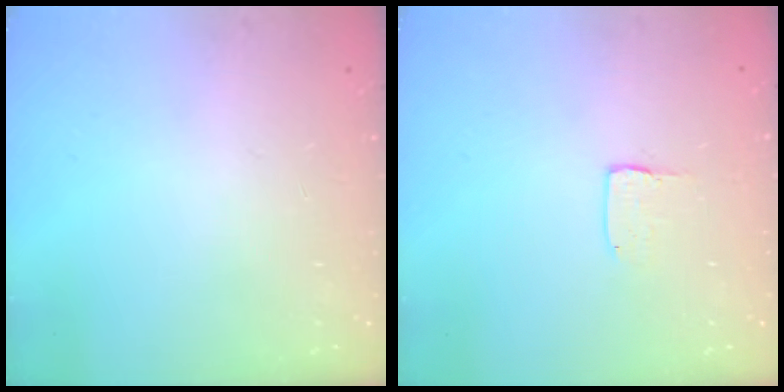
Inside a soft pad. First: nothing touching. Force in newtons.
{"total": 2.0, "press": 2.0, "slide": 0.0}